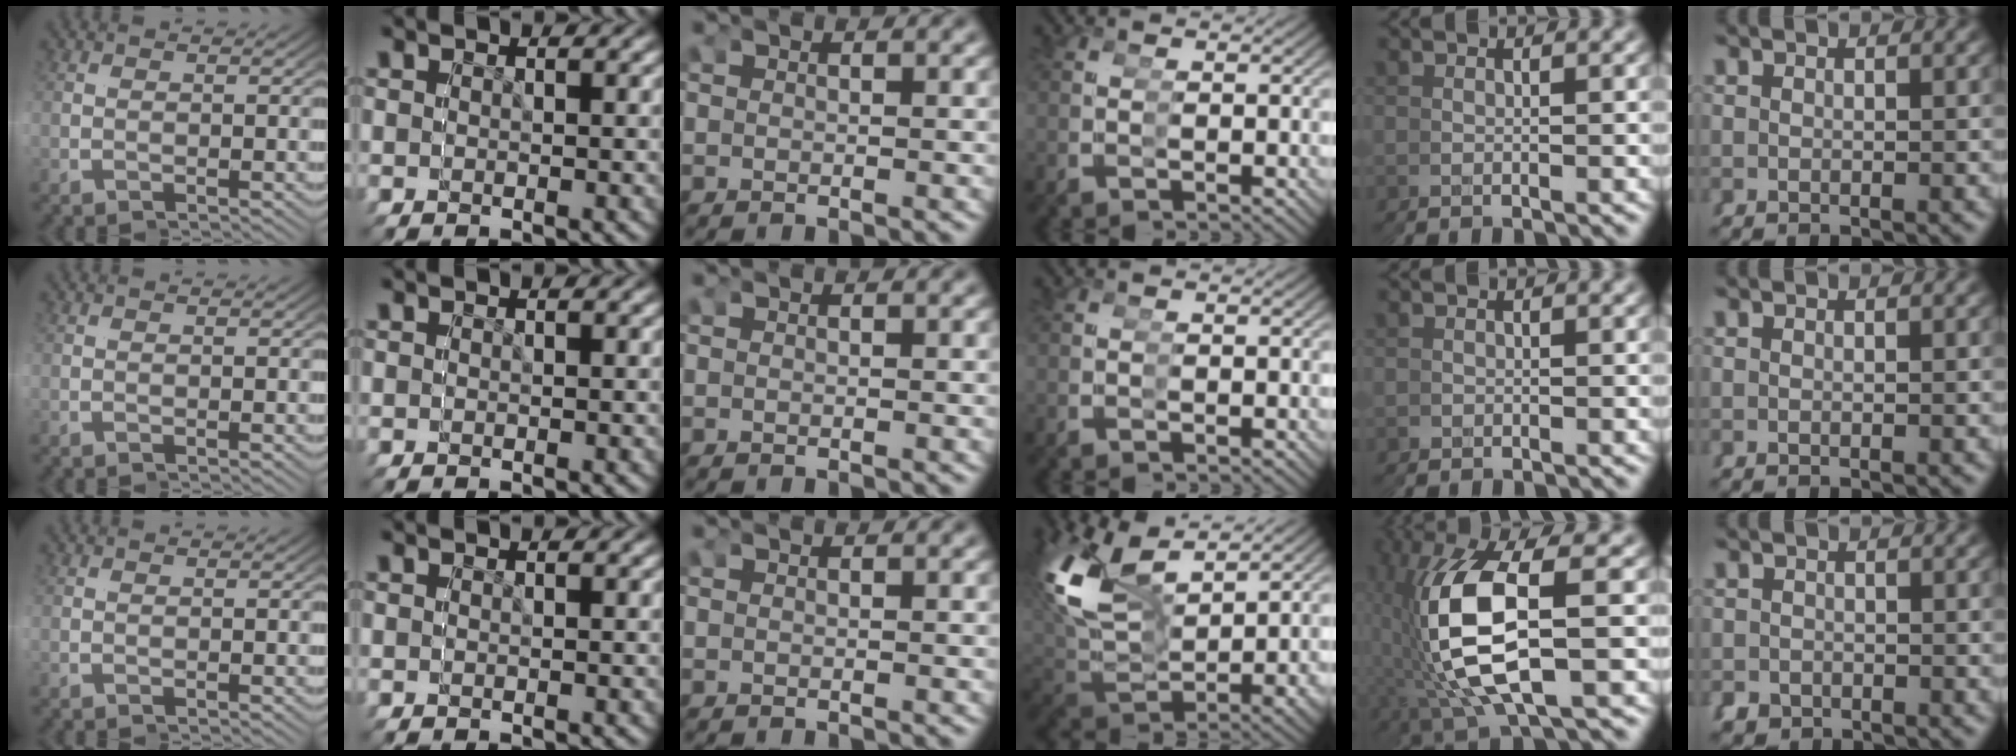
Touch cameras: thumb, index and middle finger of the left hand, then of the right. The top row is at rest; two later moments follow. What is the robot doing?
{"motion": "grasp_and_lifting", "object": "glue stick"}